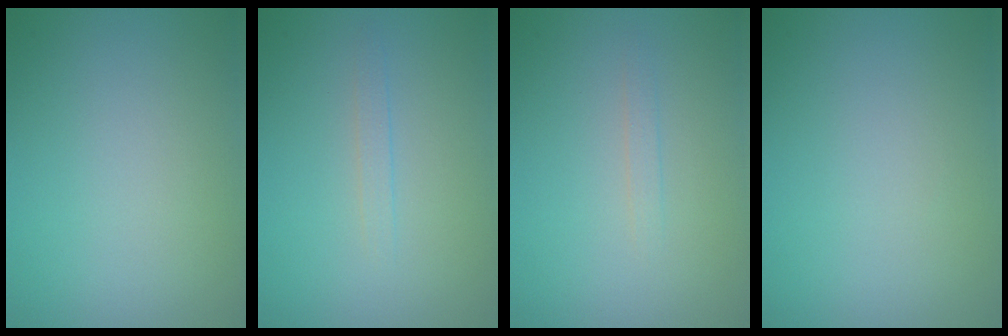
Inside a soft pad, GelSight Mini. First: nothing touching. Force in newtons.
{"total": 0.8, "press": 0.8, "slide": 0.2}
{"total": 0.7, "press": 0.7, "slide": 0.0}
{"total": 0.0}